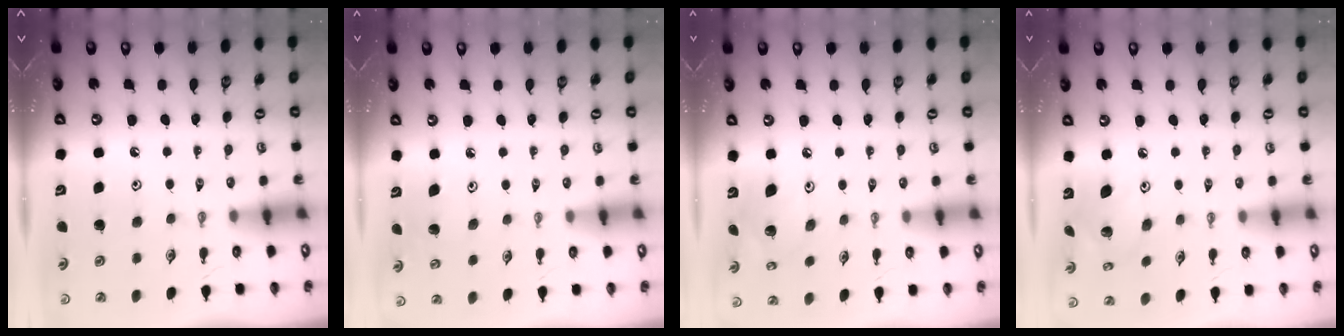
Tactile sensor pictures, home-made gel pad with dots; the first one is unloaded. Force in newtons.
{"total": 4.6, "press": 4.4, "slide": 1.2}
{"total": 9.5, "press": 9.1, "slide": 2.6}
{"total": 9.0, "press": 9.0, "slide": 0.3}